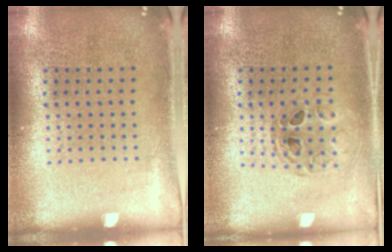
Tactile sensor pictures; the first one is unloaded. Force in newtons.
{"total": 0.8, "press": 0.8, "slide": 0.1}